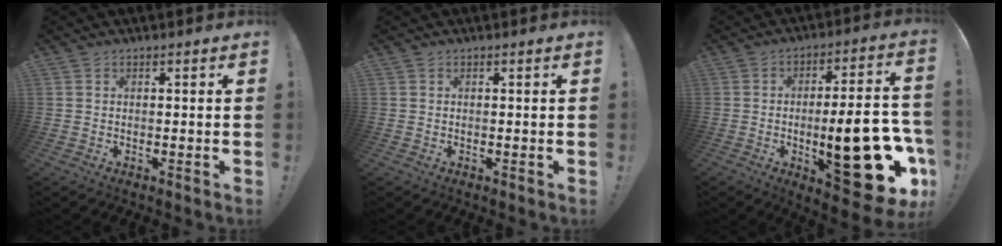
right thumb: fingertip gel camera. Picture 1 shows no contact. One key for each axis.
{"total": 0.0}
{"total": 26.3, "fx": -7.2, "fy": 8.8, "fz": 23.8, "tx": -0.336, "ty": 0.024, "tz": -0.104}